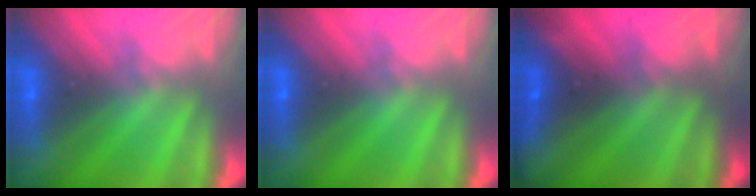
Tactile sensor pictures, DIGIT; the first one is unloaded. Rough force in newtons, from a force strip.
{"total": 0.0}
{"total": 2.4}